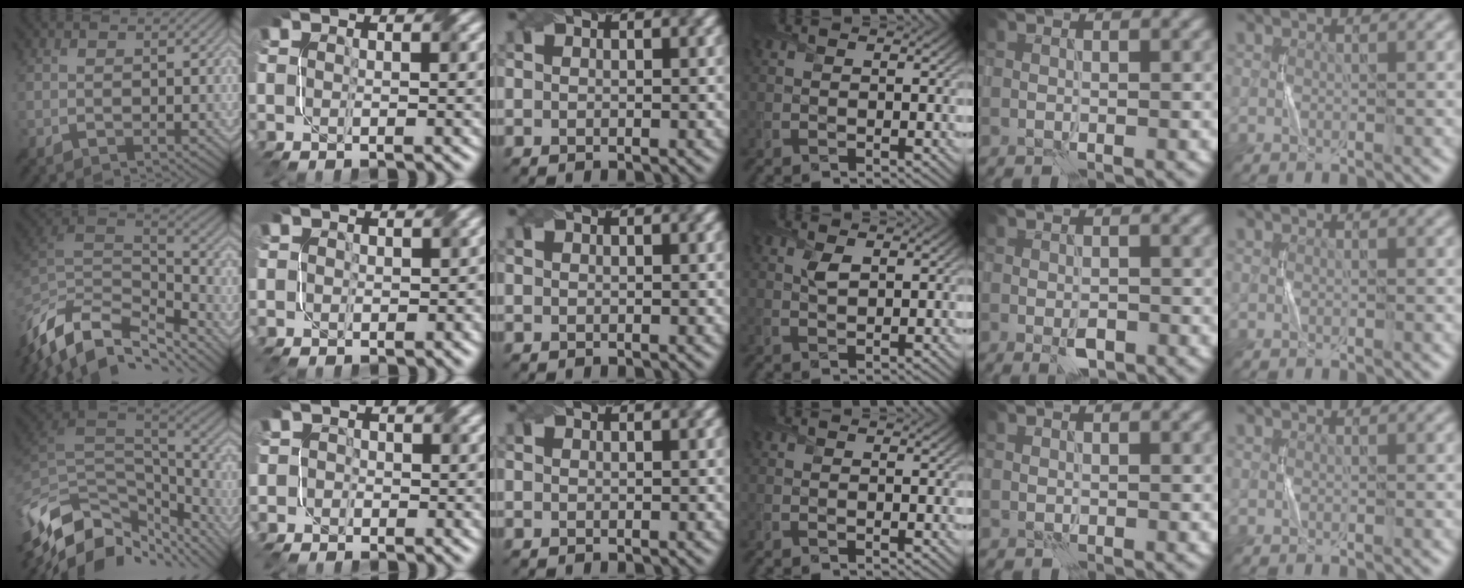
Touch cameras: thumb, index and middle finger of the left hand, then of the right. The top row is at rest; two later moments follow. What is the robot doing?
{"motion": "twist", "object": "screw"}